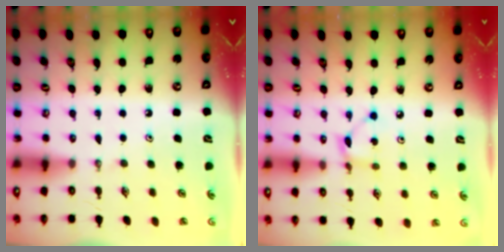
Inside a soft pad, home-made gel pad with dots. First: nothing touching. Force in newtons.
{"total": 2.6, "press": 2.6, "slide": 0.2}